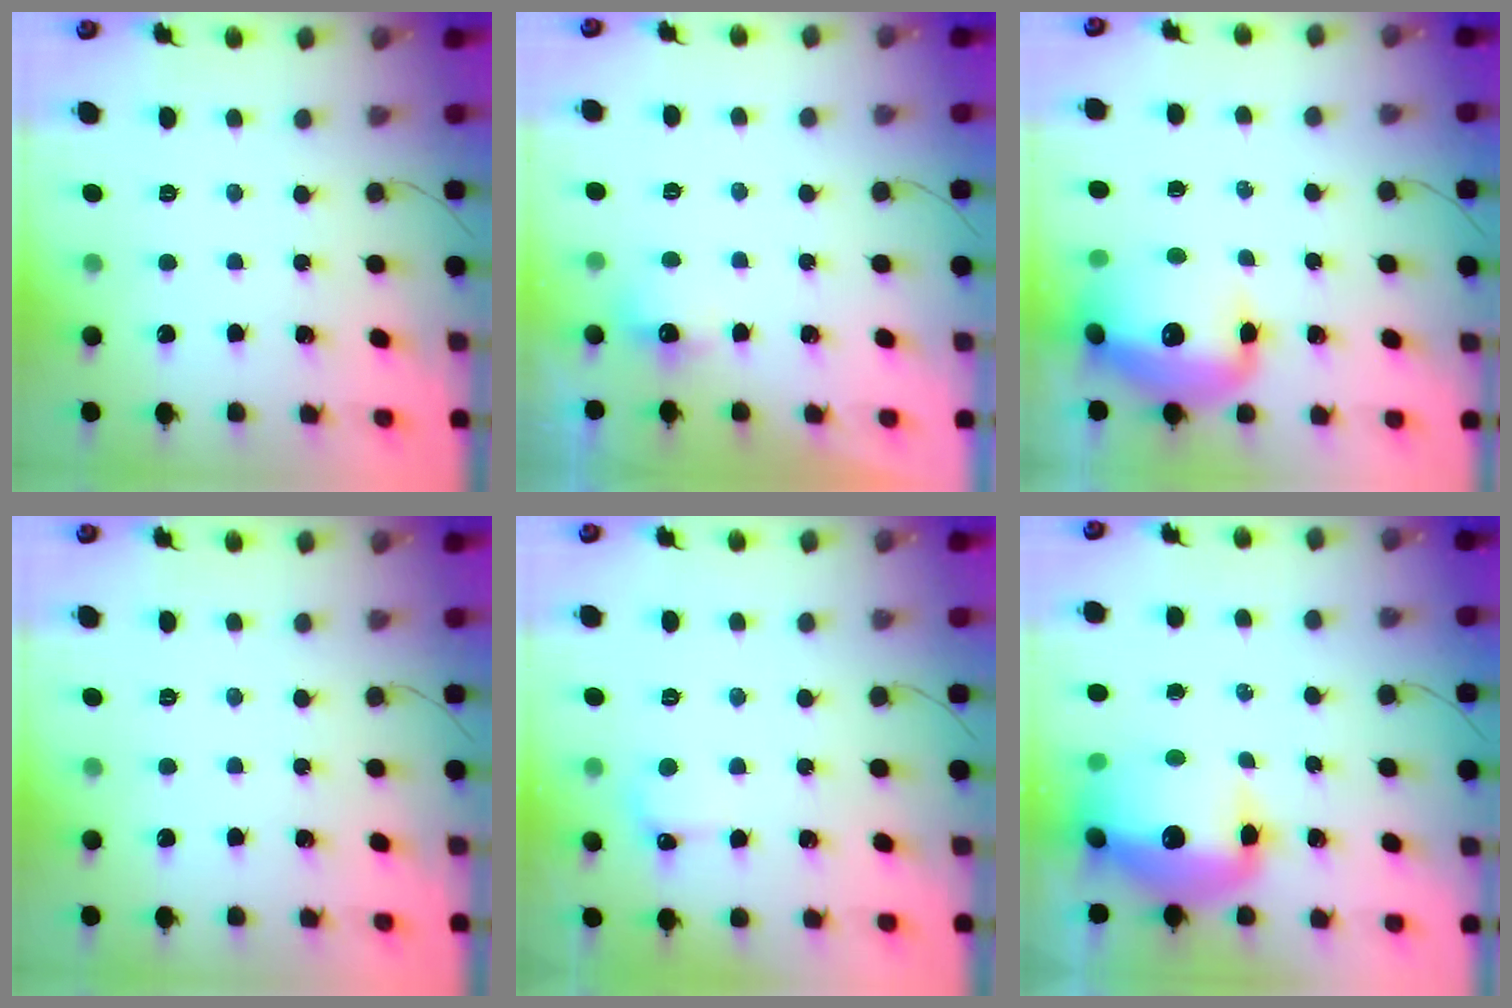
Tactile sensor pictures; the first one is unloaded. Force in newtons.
{"total": 4.4, "press": 4.1, "slide": 1.6}
{"total": 15.0, "press": 14.7, "slide": 3.2}
{"total": 0.0}
{"total": 4.9, "press": 4.6, "slide": 1.5}
{"total": 17.0, "press": 16.6, "slide": 3.9}